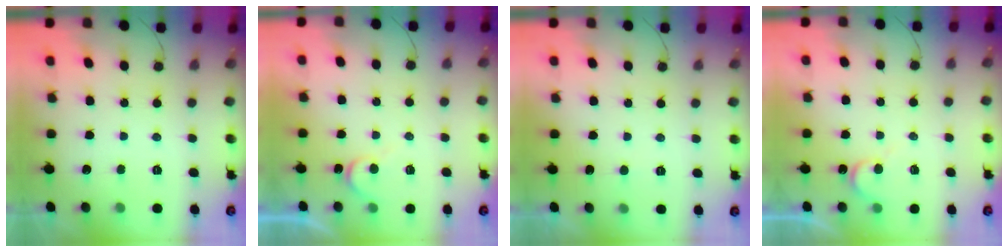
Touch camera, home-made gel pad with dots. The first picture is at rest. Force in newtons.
{"total": 5.1, "press": 5.1, "slide": 0.4}
{"total": 3.3, "press": 3.3, "slide": 0.3}
{"total": 6.5, "press": 6.5, "slide": 0.3}